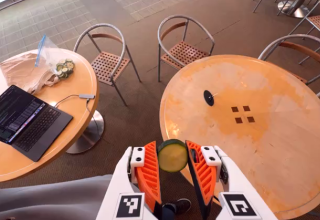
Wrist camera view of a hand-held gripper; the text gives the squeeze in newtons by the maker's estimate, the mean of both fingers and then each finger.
{"total": 8.5, "left": 8.6, "right": 8.3}